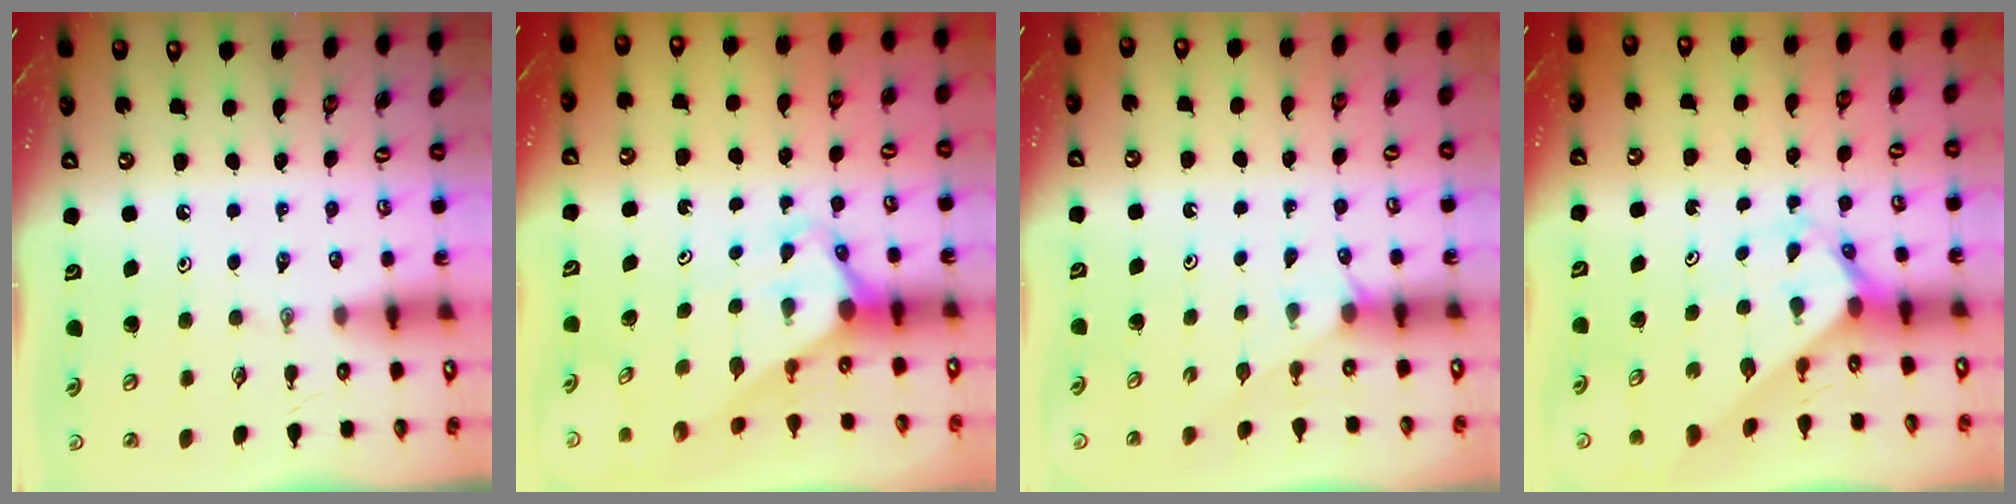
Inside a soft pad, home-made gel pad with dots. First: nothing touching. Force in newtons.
{"total": 2.6, "press": 2.6, "slide": 0.1}
{"total": 1.3, "press": 1.3, "slide": 0.3}
{"total": 2.0, "press": 2.0, "slide": 0.2}